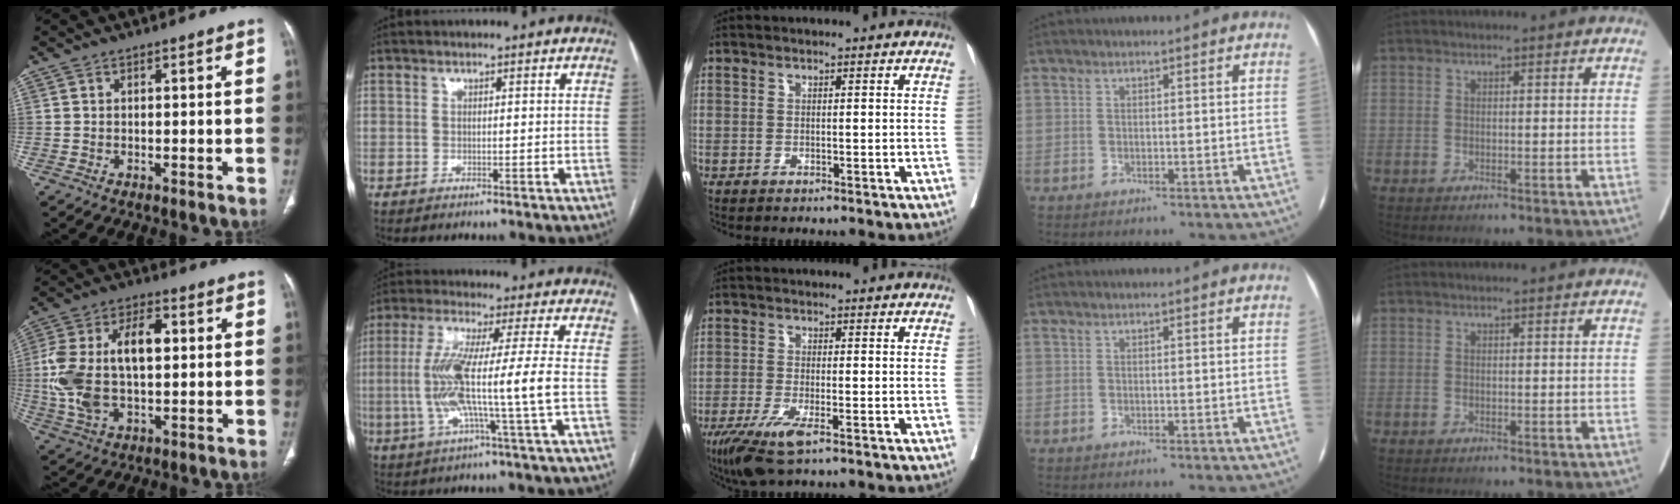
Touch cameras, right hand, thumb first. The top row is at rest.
{"thumb": {"total": 17.1, "force": [1.0, 9.2, 14.3], "torque": [-0.296, 0.023, 0.021]}, "index": {"total": 12.0, "force": [-1.6, -0.9, 11.9], "torque": [-0.235, 0.000, -0.034]}, "middle": {"total": 6.0, "force": [-3.5, 1.0, 4.8], "torque": [-0.092, -0.018, -0.062]}}